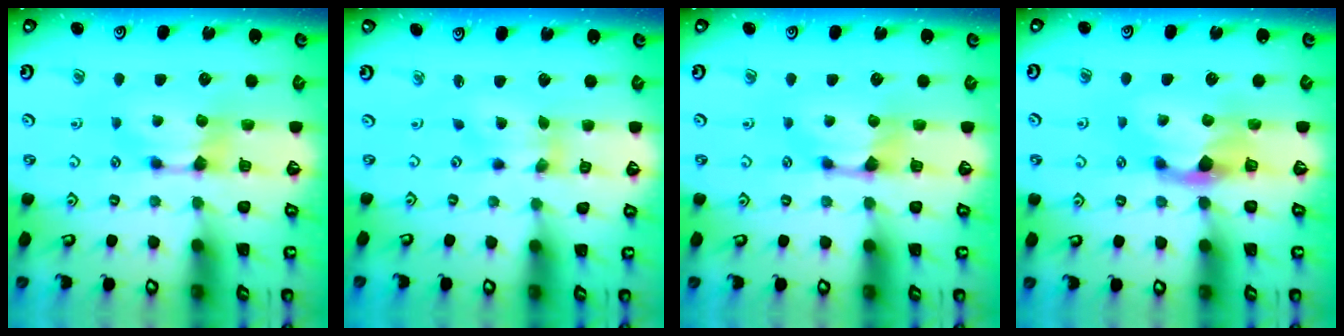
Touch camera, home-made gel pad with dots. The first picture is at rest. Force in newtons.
{"total": 1.6, "press": 0.2, "slide": 1.5}
{"total": 0.8, "press": 0.3, "slide": 0.7}
{"total": 1.7, "press": 1.0, "slide": 1.4}